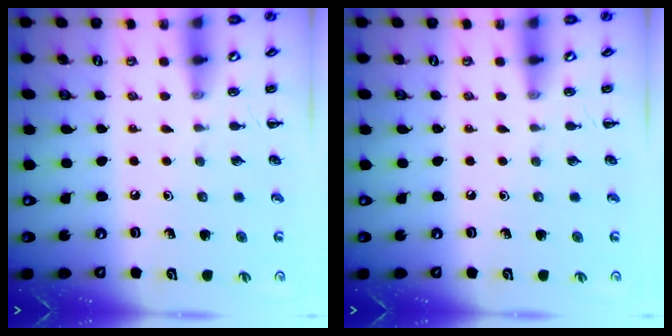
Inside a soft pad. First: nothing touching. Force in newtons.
{"total": 0.0}